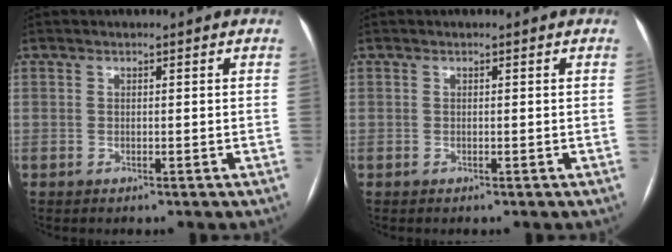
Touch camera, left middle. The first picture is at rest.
{"total": 0.0}